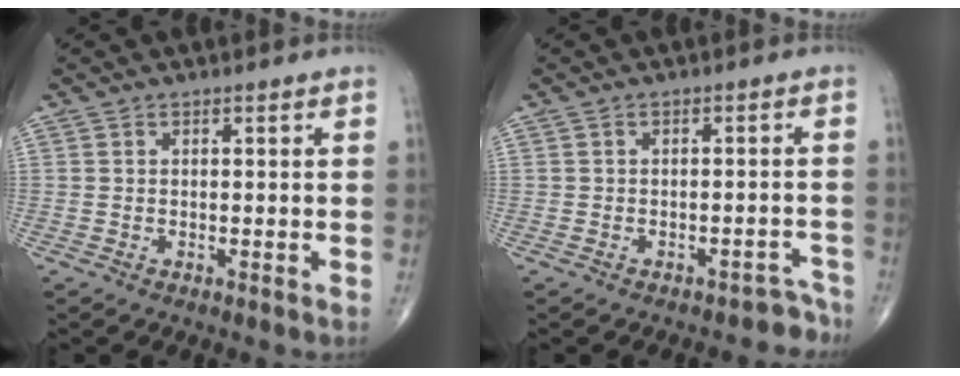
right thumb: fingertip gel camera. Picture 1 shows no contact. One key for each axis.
{"total": 3.7, "fx": -3.1, "fy": 2.0, "fz": 0.0, "tx": 0.022, "ty": 0.043, "tz": -0.038}